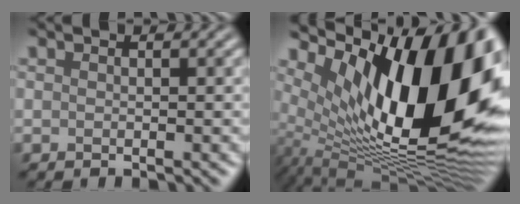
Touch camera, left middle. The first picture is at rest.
{"total": 16.6, "force": [4.2, 6.9, 14.5], "torque": [-0.219, -0.006, 0.065]}